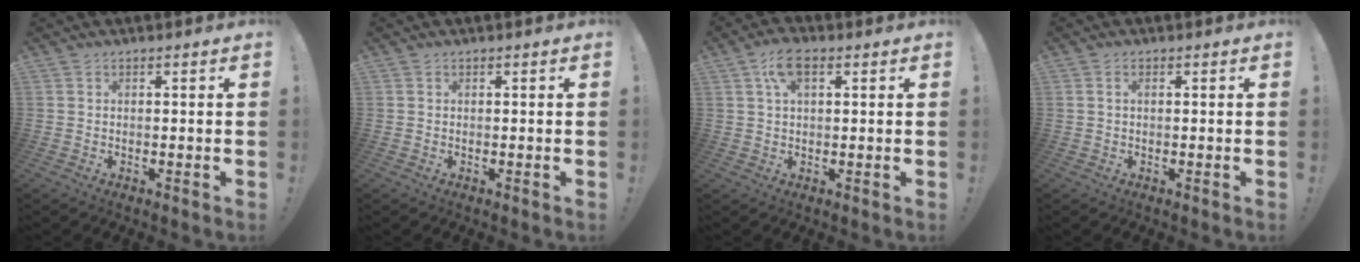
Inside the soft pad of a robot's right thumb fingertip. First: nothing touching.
{"total": 0.0}
{"total": 6.1, "force": [2.4, 3.0, 4.8], "torque": [-0.085, 0.002, 0.043]}
{"total": 1.0, "force": [0.2, 0.3, 1.0], "torque": [-0.021, 0.002, 0.004]}